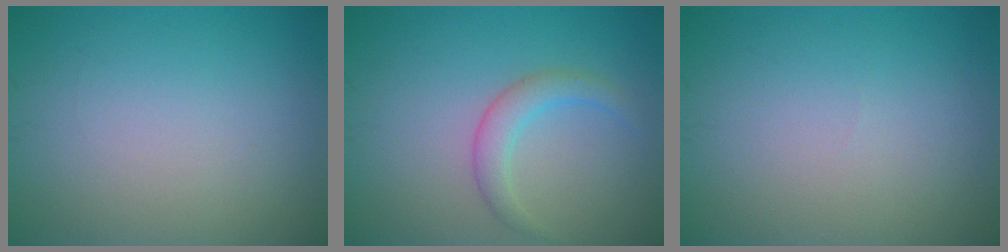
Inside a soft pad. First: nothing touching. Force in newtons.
{"total": 2.4, "press": 2.4, "slide": 0.1}
{"total": 0.0}